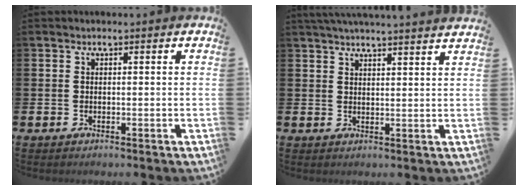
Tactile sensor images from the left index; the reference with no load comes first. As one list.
[{"total": 3.7, "force": [3.6, -0.7, 0.3], "torque": [-0.012, -0.018, 0.065]}]